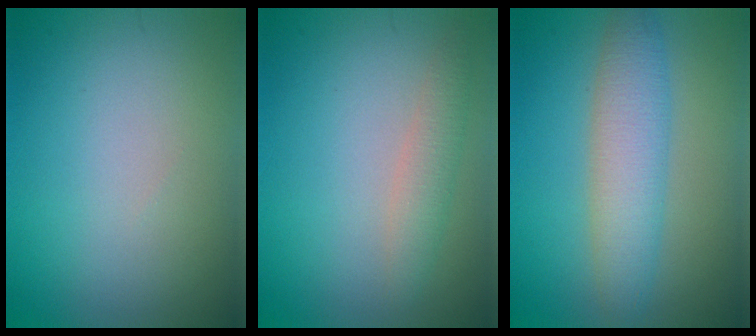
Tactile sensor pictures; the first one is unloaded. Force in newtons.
{"total": 2.0, "press": 2.0, "slide": 0.1}
{"total": 4.7, "press": 4.7, "slide": 0.1}